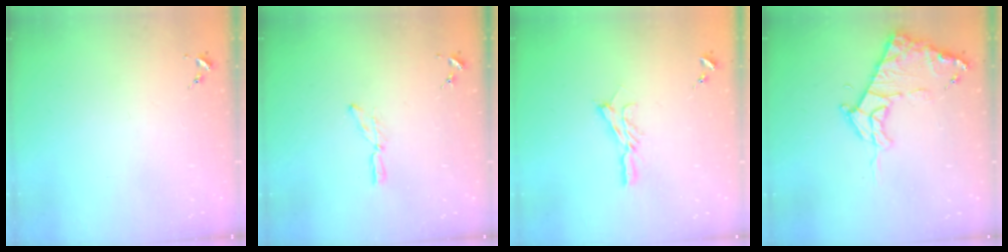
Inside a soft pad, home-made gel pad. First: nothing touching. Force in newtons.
{"total": 6.4, "press": 6.4, "slide": 0.3}
{"total": 8.3, "press": 8.3, "slide": 0.6}
{"total": 12.0, "press": 12.0, "slide": 1.2}